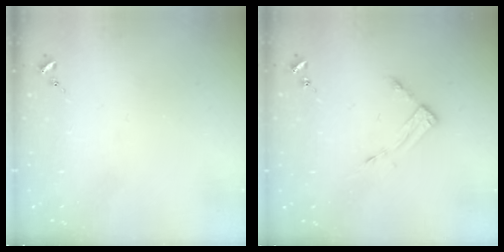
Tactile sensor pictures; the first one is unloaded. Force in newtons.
{"total": 3.5, "press": 3.5, "slide": 0.4}